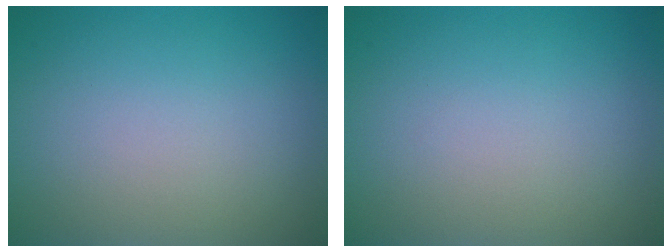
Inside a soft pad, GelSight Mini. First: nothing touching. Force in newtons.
{"total": 0.0}